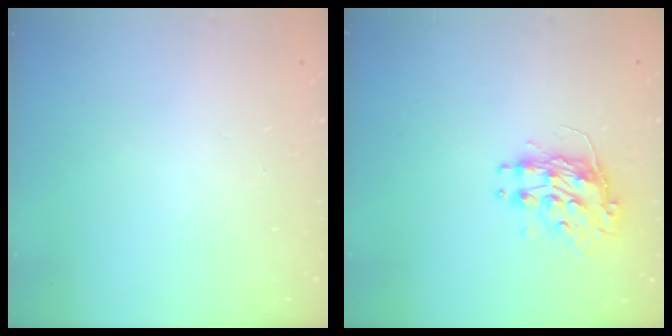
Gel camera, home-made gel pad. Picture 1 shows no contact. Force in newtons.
{"total": 9.0, "press": 9.0, "slide": 0.2}